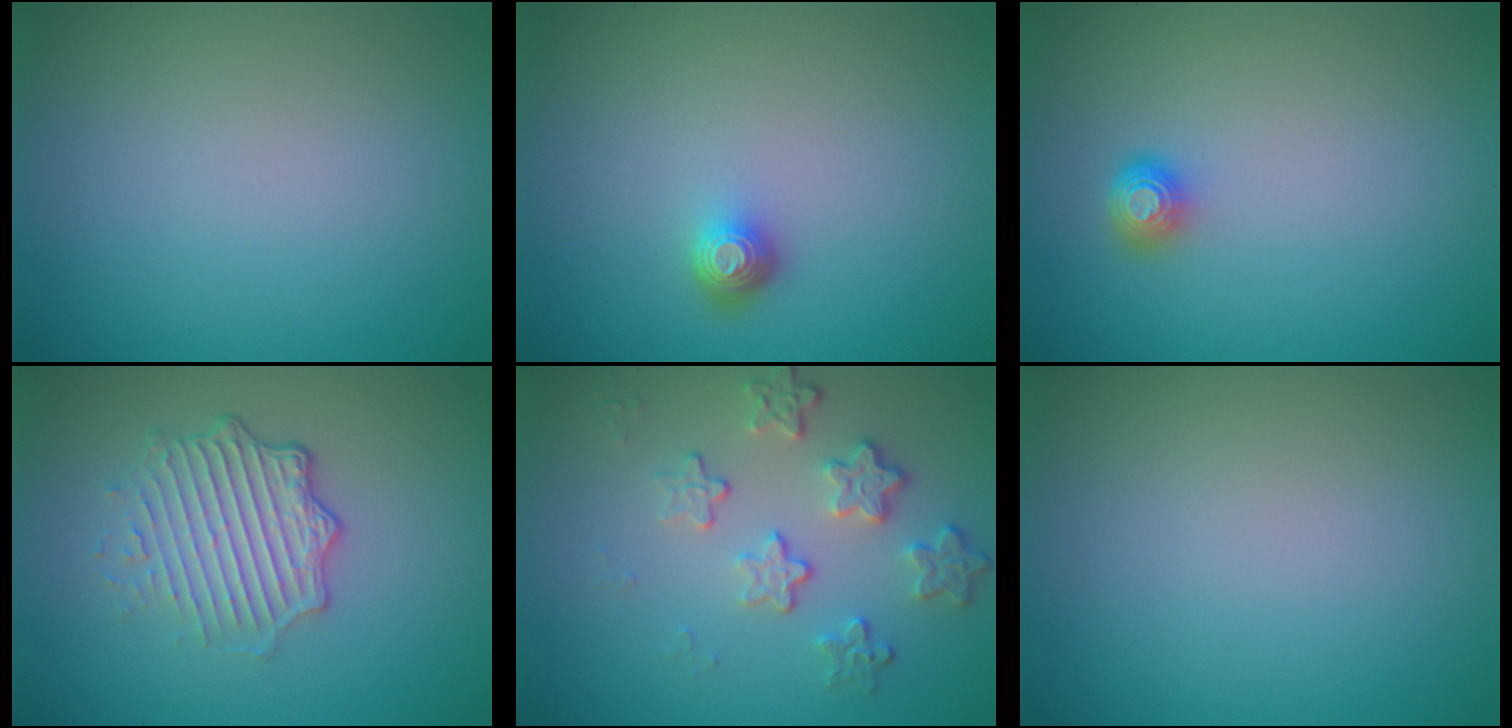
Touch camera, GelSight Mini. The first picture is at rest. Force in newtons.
{"total": 1.7, "press": 1.3, "slide": 1.1}
{"total": 1.6, "press": 1.2, "slide": 1.0}
{"total": 5.0, "press": 3.6, "slide": 3.5}
{"total": 4.4, "press": 3.1, "slide": 3.1}
{"total": 0.0}